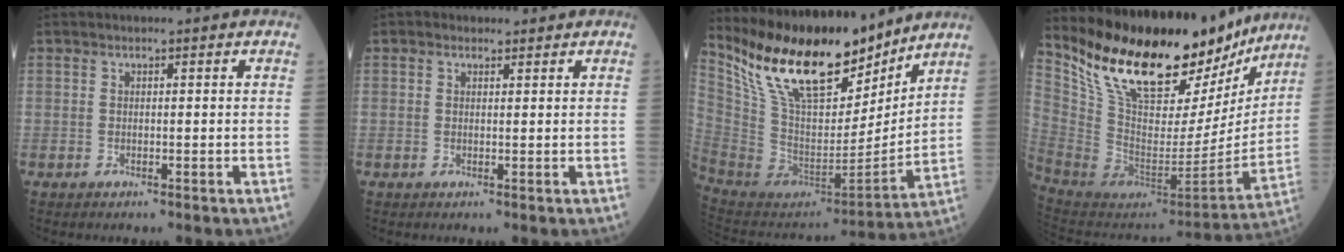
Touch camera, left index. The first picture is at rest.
{"total": 1.0, "force": [0.8, 0.6, 0.2], "torque": [-0.007, 0.005, 0.010]}
{"total": 21.5, "force": [16.8, 6.9, 11.6], "torque": [-0.217, -0.004, 0.308]}
{"total": 26.1, "force": [21.1, 8.6, 12.6], "torque": [-0.211, -0.023, 0.341]}